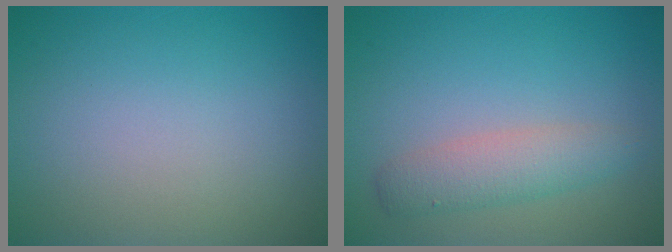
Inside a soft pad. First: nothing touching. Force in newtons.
{"total": 3.0, "press": 3.0, "slide": 0.1}